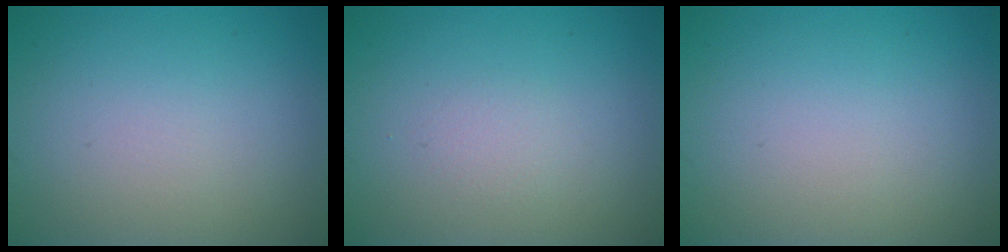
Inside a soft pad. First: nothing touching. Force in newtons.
{"total": 0.9, "press": 0.9, "slide": 0.1}
{"total": 0.0}